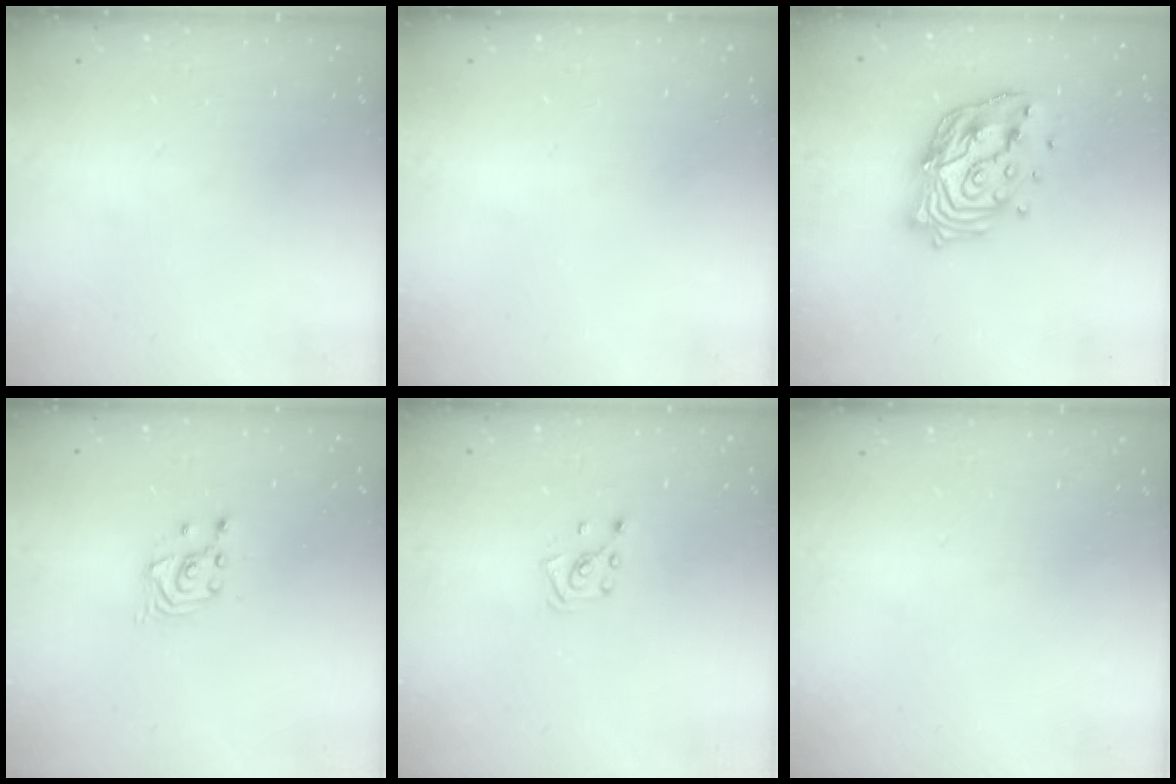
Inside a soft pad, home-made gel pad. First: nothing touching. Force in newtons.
{"total": 0.0}
{"total": 16.7, "press": 16.7, "slide": 1.5}
{"total": 2.6, "press": 2.5, "slide": 0.3}
{"total": 2.6, "press": 2.6, "slide": 0.5}
{"total": 0.0}